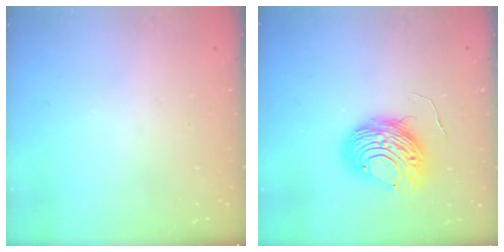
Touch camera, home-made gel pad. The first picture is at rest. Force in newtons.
{"total": 9.5, "press": 9.5, "slide": 0.8}